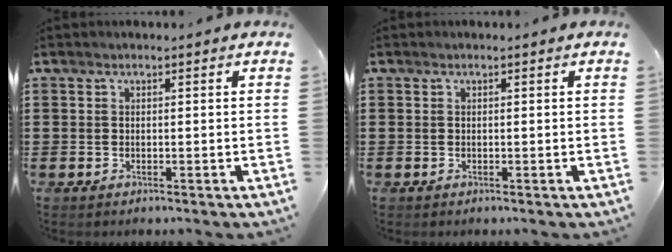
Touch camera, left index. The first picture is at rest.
{"total": 0.0}